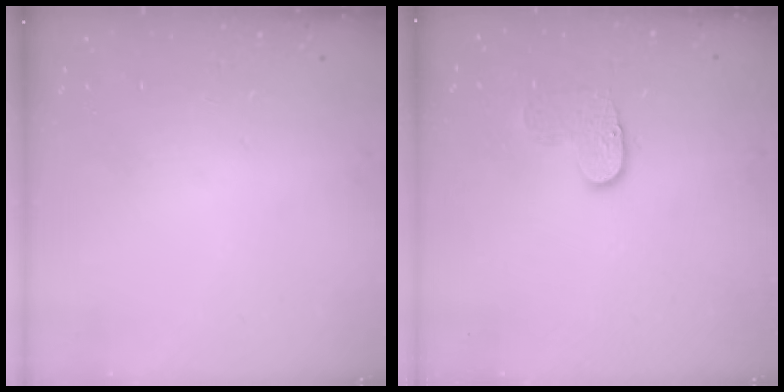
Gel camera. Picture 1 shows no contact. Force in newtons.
{"total": 6.4, "press": 6.4, "slide": 0.4}